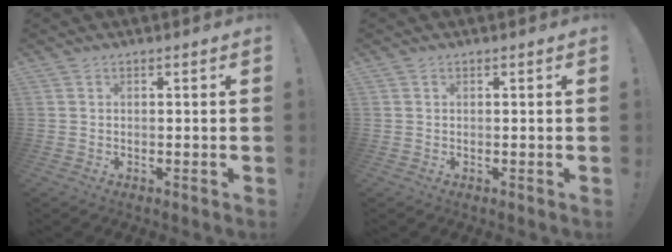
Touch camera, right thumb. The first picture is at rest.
{"total": 0.0}